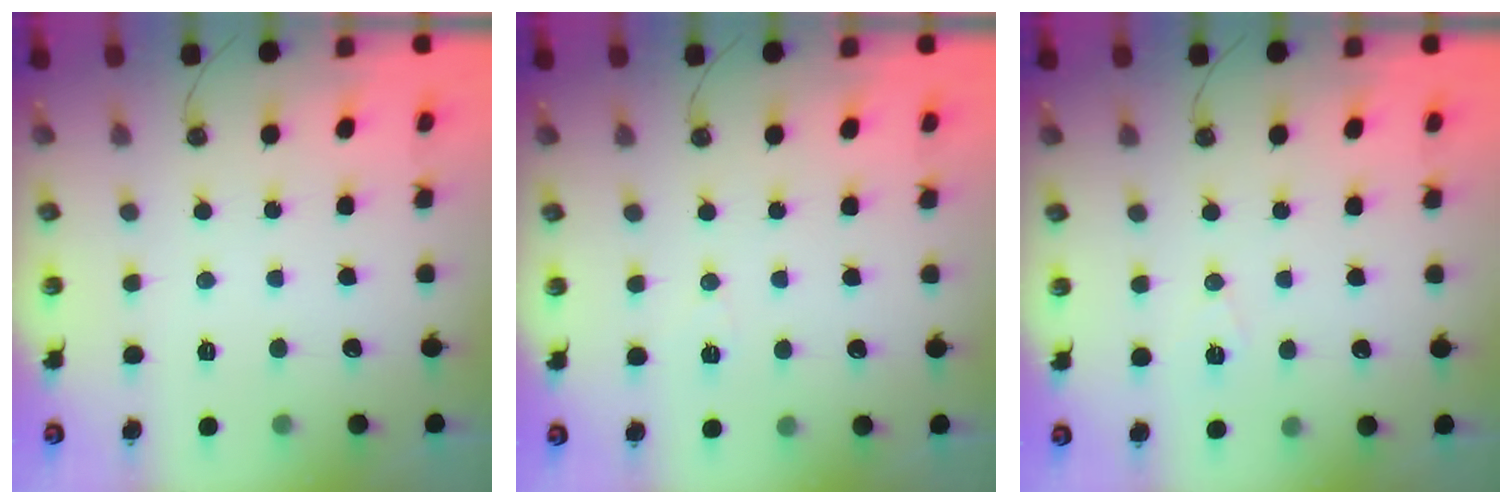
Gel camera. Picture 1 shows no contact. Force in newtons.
{"total": 3.9, "press": 3.1, "slide": 2.3}
{"total": 6.4, "press": 4.5, "slide": 4.5}